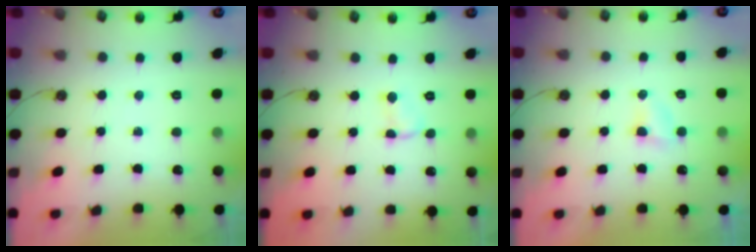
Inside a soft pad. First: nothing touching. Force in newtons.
{"total": 3.3, "press": 3.3, "slide": 0.4}
{"total": 3.0, "press": 3.0, "slide": 0.3}